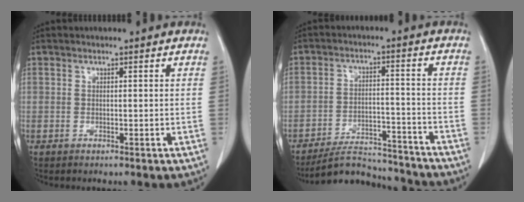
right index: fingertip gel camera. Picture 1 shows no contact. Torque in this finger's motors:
{"motor_torque": [-0.80, -0.65, -0.59, -0.17]}